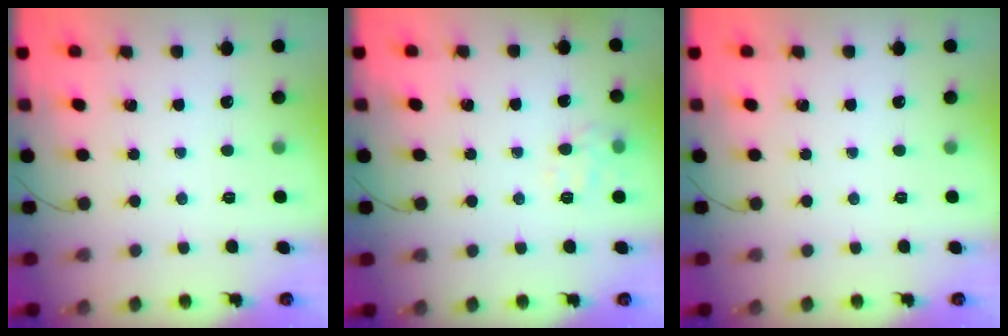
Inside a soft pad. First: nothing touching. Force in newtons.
{"total": 8.5, "press": 8.4, "slide": 1.2}
{"total": 0.0}